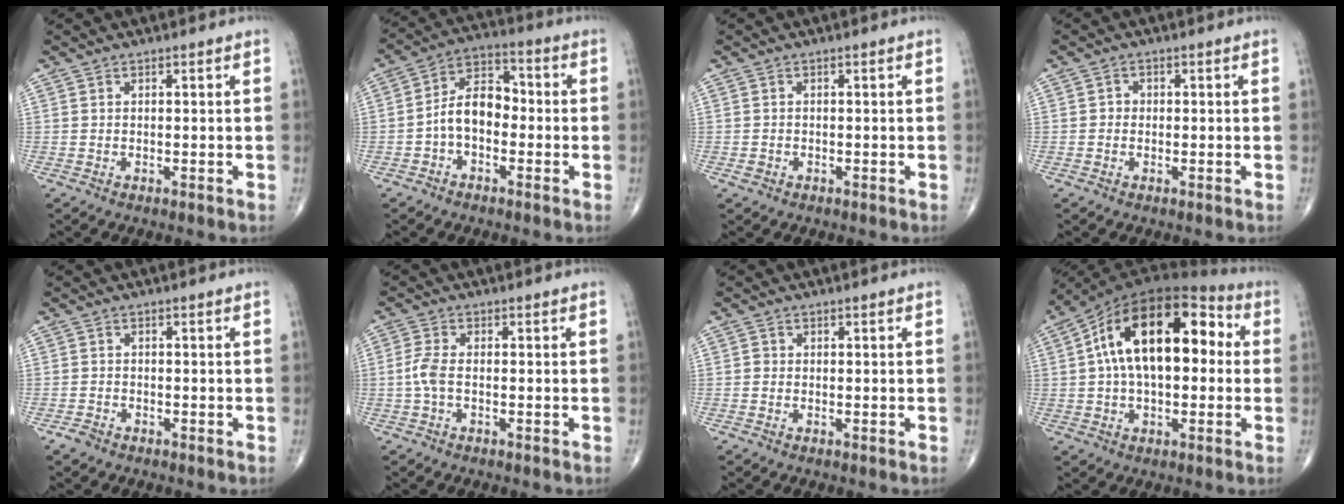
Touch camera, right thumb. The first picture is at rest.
{"total": 8.9, "force": [-1.6, 5.7, 6.6], "torque": [-0.098, 0.037, -0.044]}
{"total": 1.0, "force": [-0.4, 0.8, 0.3], "torque": [-0.005, 0.004, -0.005]}
{"total": 1.3, "force": [-0.2, 1.2, 0.5], "torque": [0.002, 0.004, -0.007]}
{"total": 1.6, "force": [-1.2, 1.0, 0.5], "torque": [-0.013, 0.003, -0.021]}
{"total": 3.3, "force": [-0.7, 1.3, 2.9], "torque": [-0.079, 0.003, -0.019]}
{"total": 0.8, "force": [-0.1, 0.7, 0.2], "torque": [0.000, 0.002, -0.005]}
{"total": 20.7, "force": [2.7, 11.3, 17.1], "torque": [-0.265, 0.044, 0.031]}